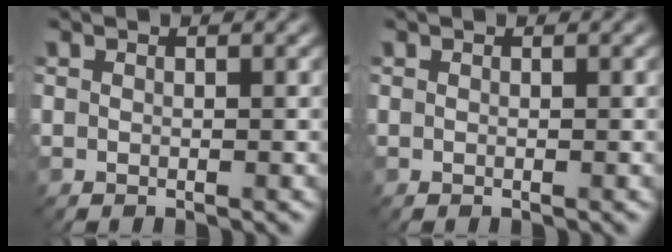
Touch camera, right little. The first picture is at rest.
{"total": 0.0}